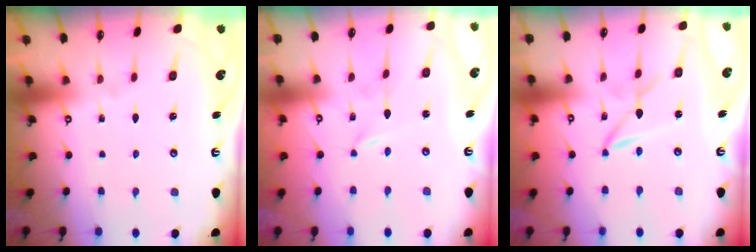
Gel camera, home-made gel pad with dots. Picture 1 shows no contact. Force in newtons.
{"total": 0.6, "press": 0.6, "slide": 0.1}
{"total": 2.5, "press": 2.5, "slide": 0.3}